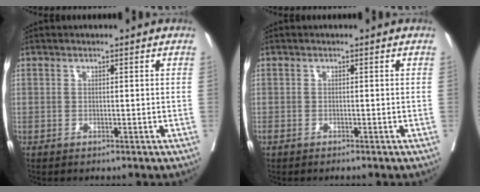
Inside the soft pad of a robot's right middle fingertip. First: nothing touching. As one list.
[{"total": 0.8, "force": [-0.7, 0.2, 0.4], "torque": [-0.010, -0.003, -0.012]}]